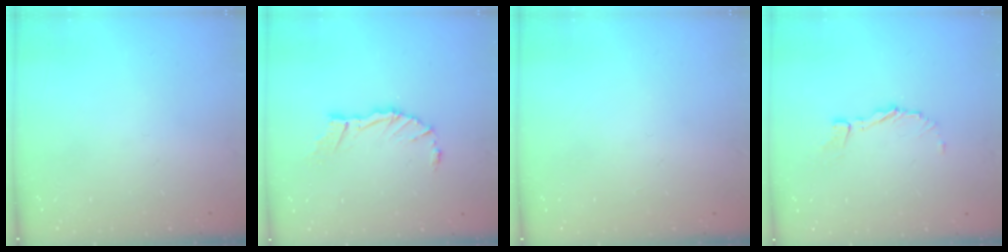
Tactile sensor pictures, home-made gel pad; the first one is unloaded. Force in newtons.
{"total": 8.5, "press": 8.5, "slide": 1.1}
{"total": 1.4, "press": 1.4, "slide": 0.1}
{"total": 3.9, "press": 3.9, "slide": 0.1}